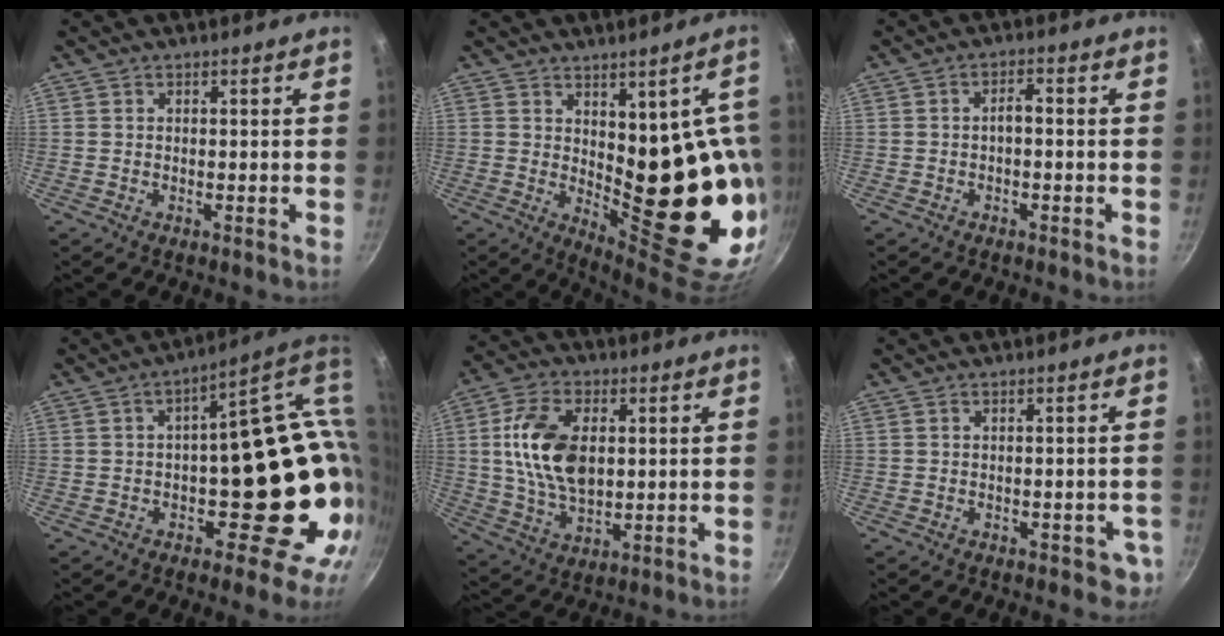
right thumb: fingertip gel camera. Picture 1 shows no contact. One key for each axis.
{"total": 19.0, "fx": 0.0, "fy": 8.1, "fz": 17.2, "tx": -0.178, "ty": -0.032, "tz": 0.025}
{"total": 2.3, "fx": -0.6, "fy": 1.0, "fz": 1.9, "tx": -0.034, "ty": 0.017, "tz": -0.012}
{"total": 21.4, "fx": 1.6, "fy": 10.6, "fz": 18.5, "tx": -0.177, "ty": 0.001, "tz": 0.045}
{"total": 14.9, "fx": 2.1, "fy": 9.0, "fz": 11.6, "tx": -0.199, "ty": -0.002, "tz": 0.041}
{"total": 3.0, "fx": -1.1, "fy": 2.1, "fz": 1.9, "tx": 0.003, "ty": 0.013, "tz": 0.000}